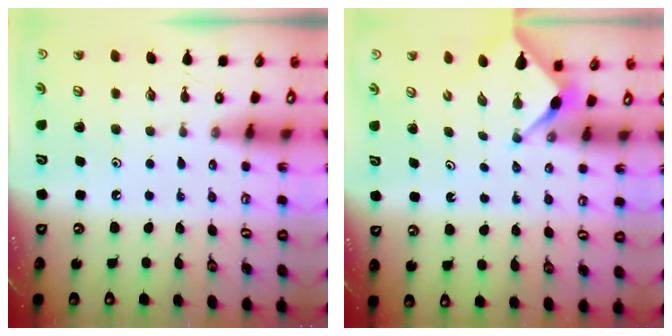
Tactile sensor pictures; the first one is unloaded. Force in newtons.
{"total": 3.0, "press": 3.0, "slide": 0.4}